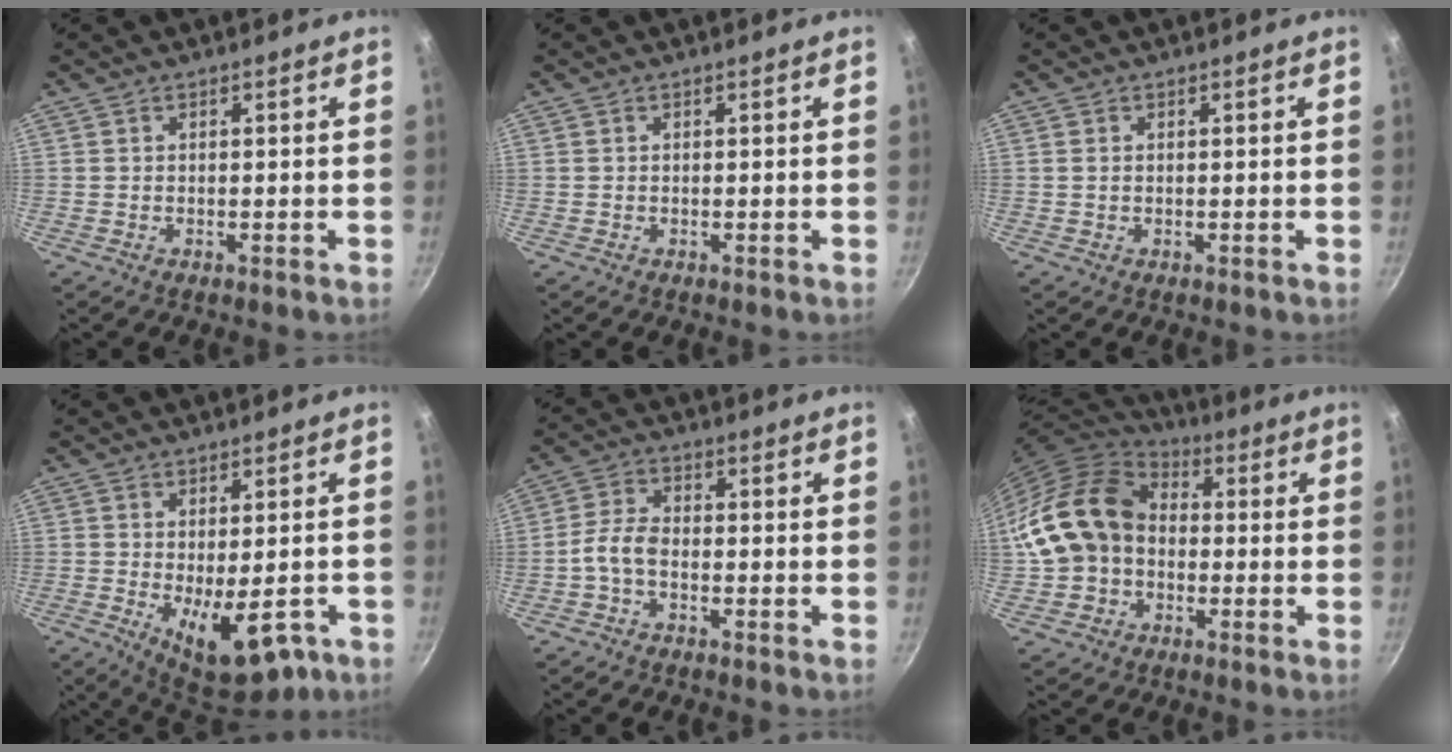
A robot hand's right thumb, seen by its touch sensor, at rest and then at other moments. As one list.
[{"total": 0.0}, {"total": 0.7, "force": [0.2, 0.5, 0.4], "torque": [-0.008, 0.002, 0.002]}, {"total": 12.8, "force": [-4.4, 5.9, 10.5], "torque": [-0.114, -0.008, -0.043]}, {"total": 4.2, "force": [-2.0, 2.2, 3.0], "torque": [-0.065, 0.025, -0.049]}, {"total": 16.1, "force": [-0.9, 12.9, 9.5], "torque": [-0.157, 0.044, -0.023]}]